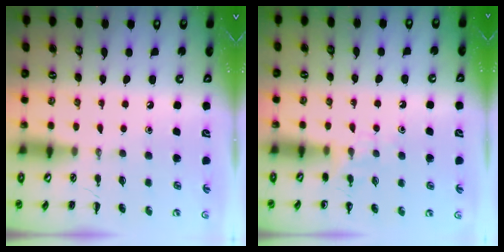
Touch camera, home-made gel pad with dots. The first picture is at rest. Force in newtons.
{"total": 5.1, "press": 4.8, "slide": 1.7}